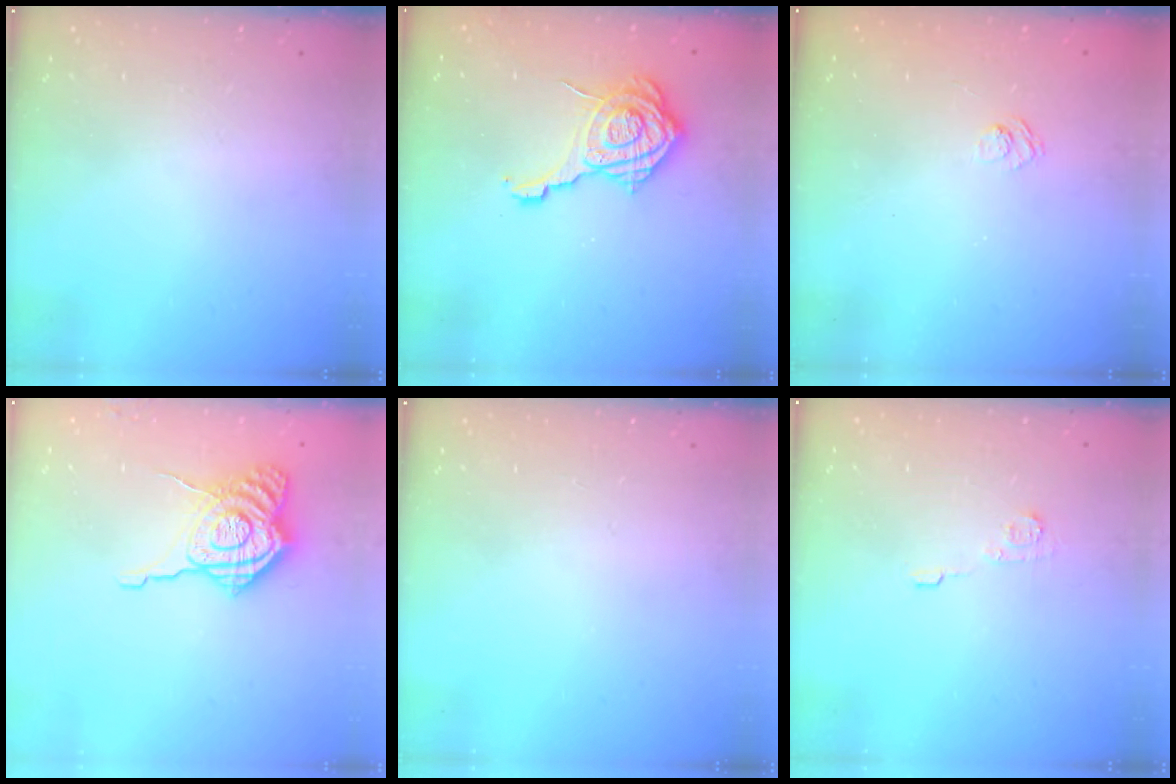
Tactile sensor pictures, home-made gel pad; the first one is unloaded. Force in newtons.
{"total": 14.4, "press": 14.4, "slide": 0.9}
{"total": 2.4, "press": 2.0, "slide": 1.3}
{"total": 12.9, "press": 12.8, "slide": 1.3}
{"total": 0.0}
{"total": 4.9, "press": 4.9, "slide": 0.2}